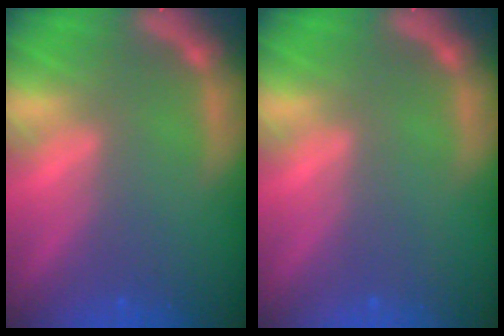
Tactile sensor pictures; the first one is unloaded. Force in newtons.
{"total": 0.0}